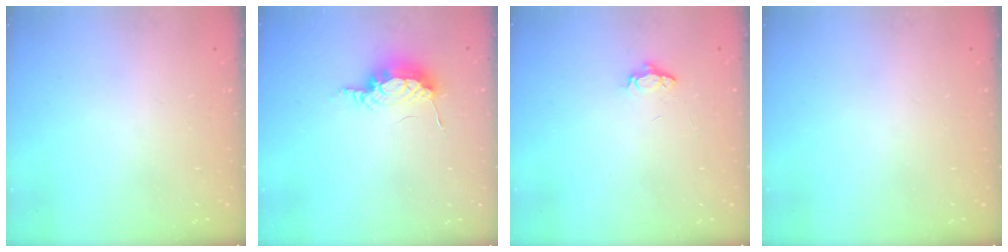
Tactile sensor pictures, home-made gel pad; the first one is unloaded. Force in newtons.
{"total": 7.5, "press": 7.5, "slide": 0.9}
{"total": 3.5, "press": 3.5, "slide": 0.4}
{"total": 0.0}